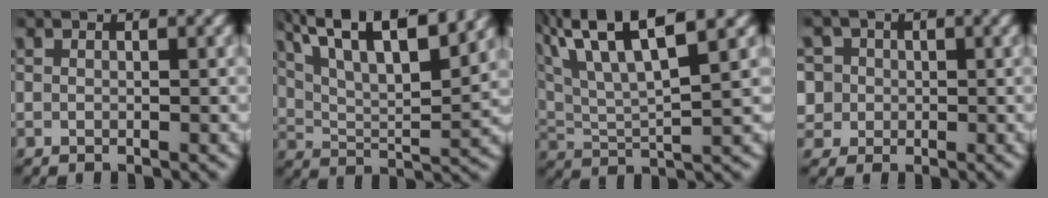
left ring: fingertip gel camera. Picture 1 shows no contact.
{"total": 8.2, "force": [4.5, 3.7, 5.8], "torque": [-0.103, -0.011, 0.081]}
{"total": 7.5, "force": [3.9, 3.4, 5.4], "torque": [-0.122, 0.000, 0.068]}
{"total": 7.2, "force": [0.0, 6.7, 2.7], "torque": [-0.074, -0.021, 0.001]}